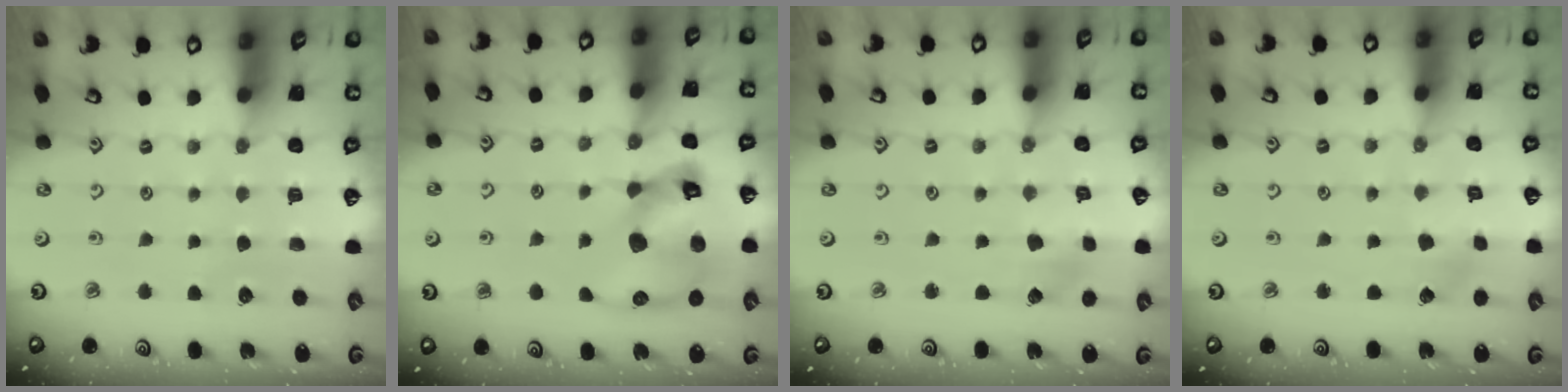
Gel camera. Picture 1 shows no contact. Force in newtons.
{"total": 16.1, "press": 16.0, "slide": 2.2}
{"total": 2.0, "press": 1.9, "slide": 0.3}
{"total": 1.9, "press": 1.9, "slide": 0.2}